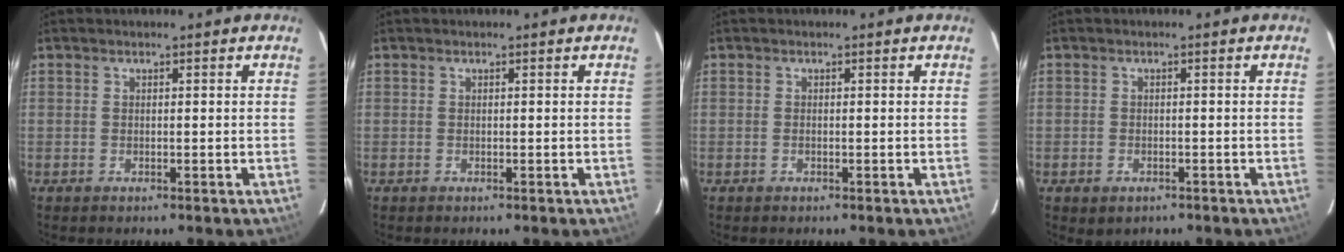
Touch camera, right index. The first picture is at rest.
{"total": 0.0}
{"total": 0.0}
{"total": 2.5, "force": [-1.2, 2.0, 1.0], "torque": [-0.022, -0.003, -0.012]}